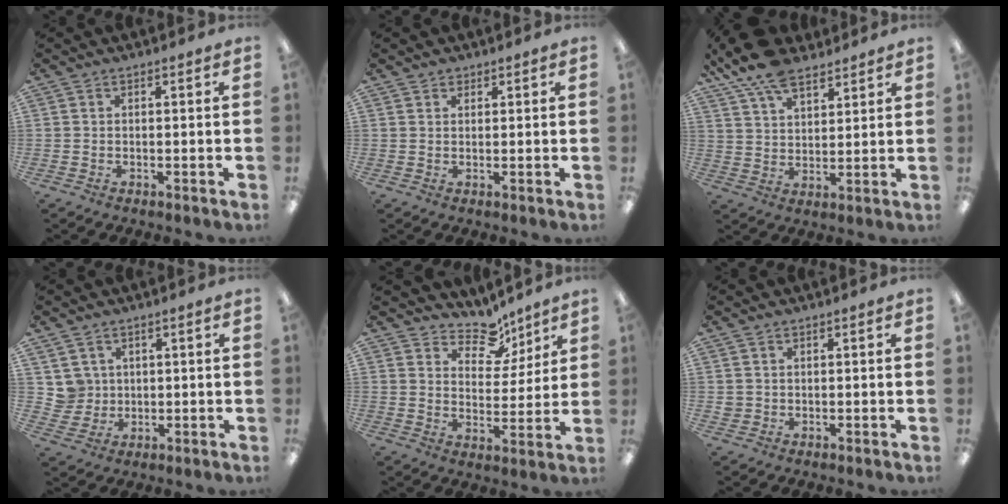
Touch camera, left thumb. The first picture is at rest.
{"total": 1.4, "force": [1.1, 0.8, 0.1], "torque": [-0.001, 0.001, 0.022]}
{"total": 11.8, "force": [8.6, 5.5, 5.9], "torque": [-0.121, -0.032, 0.162]}
{"total": 4.9, "force": [2.3, 4.4, -0.1], "torque": [-0.011, 0.000, 0.045]}
{"total": 9.7, "force": [7.7, 5.1, 2.9], "torque": [-0.043, -0.056, 0.140]}
{"total": 1.6, "force": [0.7, 1.4, 0.1], "torque": [-0.004, 0.003, 0.011]}